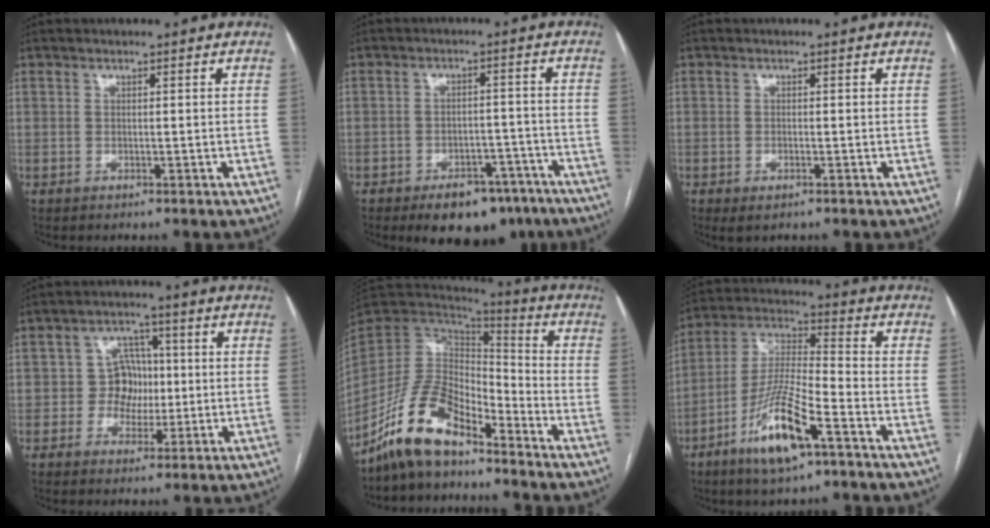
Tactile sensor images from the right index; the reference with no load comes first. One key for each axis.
{"total": 10.4, "fx": -7.6, "fy": 5.3, "fz": 4.7, "tx": -0.046, "ty": 0.018, "tz": -0.108}
{"total": 1.9, "fx": -1.0, "fy": 0.6, "fz": 1.5, "tx": -0.025, "ty": -0.003, "tz": -0.010}
{"total": 5.4, "fx": -0.3, "fy": 4.9, "fz": 2.2, "tx": -0.028, "ty": 0.020, "tz": -0.003}
{"total": 12.3, "fx": -9.4, "fy": 4.4, "fz": 6.6, "tx": -0.131, "ty": 0.019, "tz": -0.179}
{"total": 13.3, "fx": -7.1, "fy": 2.2, "fz": 11.1, "tx": -0.226, "ty": -0.014, "tz": -0.133}